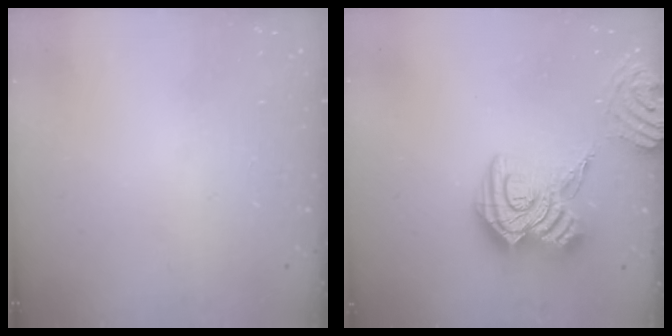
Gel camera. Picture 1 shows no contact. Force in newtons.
{"total": 17.5, "press": 17.4, "slide": 1.6}